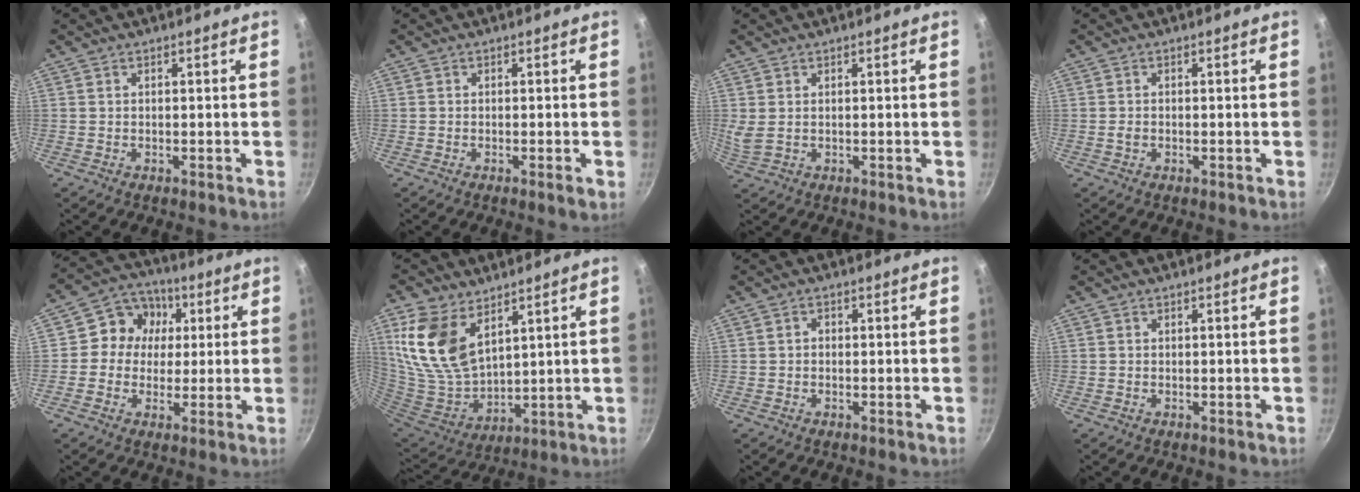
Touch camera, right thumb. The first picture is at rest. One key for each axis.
{"total": 1.3, "fx": -0.5, "fy": 0.1, "fz": 1.2, "tx": -0.025, "ty": -0.001, "tz": -0.012}
{"total": 2.5, "fx": 0.7, "fy": 1.3, "fz": 1.9, "tx": -0.039, "ty": -0.001, "tz": 0.021}
{"total": 1.0, "fx": -0.3, "fy": 0.7, "fz": 0.6, "tx": -0.014, "ty": 0.004, "tz": -0.006}
{"total": 9.6, "fx": 1.5, "fy": 8.7, "fz": 3.7, "tx": -0.020, "ty": 0.016, "tz": 0.004}
{"total": 16.4, "fx": 8.0, "fy": 9.5, "fz": 10.7, "tx": -0.211, "ty": -0.046, "tz": 0.172}
{"total": 1.1, "fx": 0.0, "fy": 0.9, "fz": 0.6, "tx": -0.011, "ty": 0.005, "tz": -0.002}
{"total": 0.0}